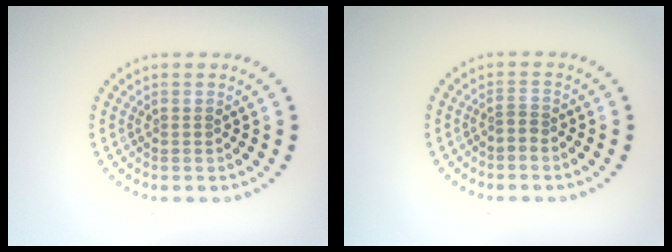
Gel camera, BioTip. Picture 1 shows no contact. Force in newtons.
{"total": 0.8, "press": 0.4, "slide": 0.7}